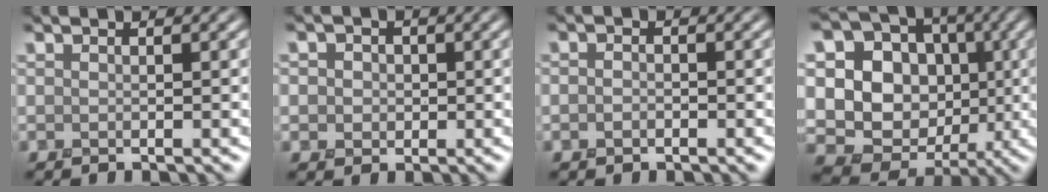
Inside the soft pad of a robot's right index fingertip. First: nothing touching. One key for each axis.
{"total": 2.7, "fx": 0.3, "fy": 2.4, "fz": 1.2, "tx": -0.014, "ty": 0.008, "tz": -0.006}
{"total": 1.0, "fx": -0.6, "fy": 0.7, "fz": 0.4, "tx": -0.006, "ty": -0.004, "tz": -0.017}
{"total": 15.8, "fx": 0.7, "fy": 14.0, "fz": 7.3, "tx": -0.176, "ty": 0.050, "tz": 0.008}